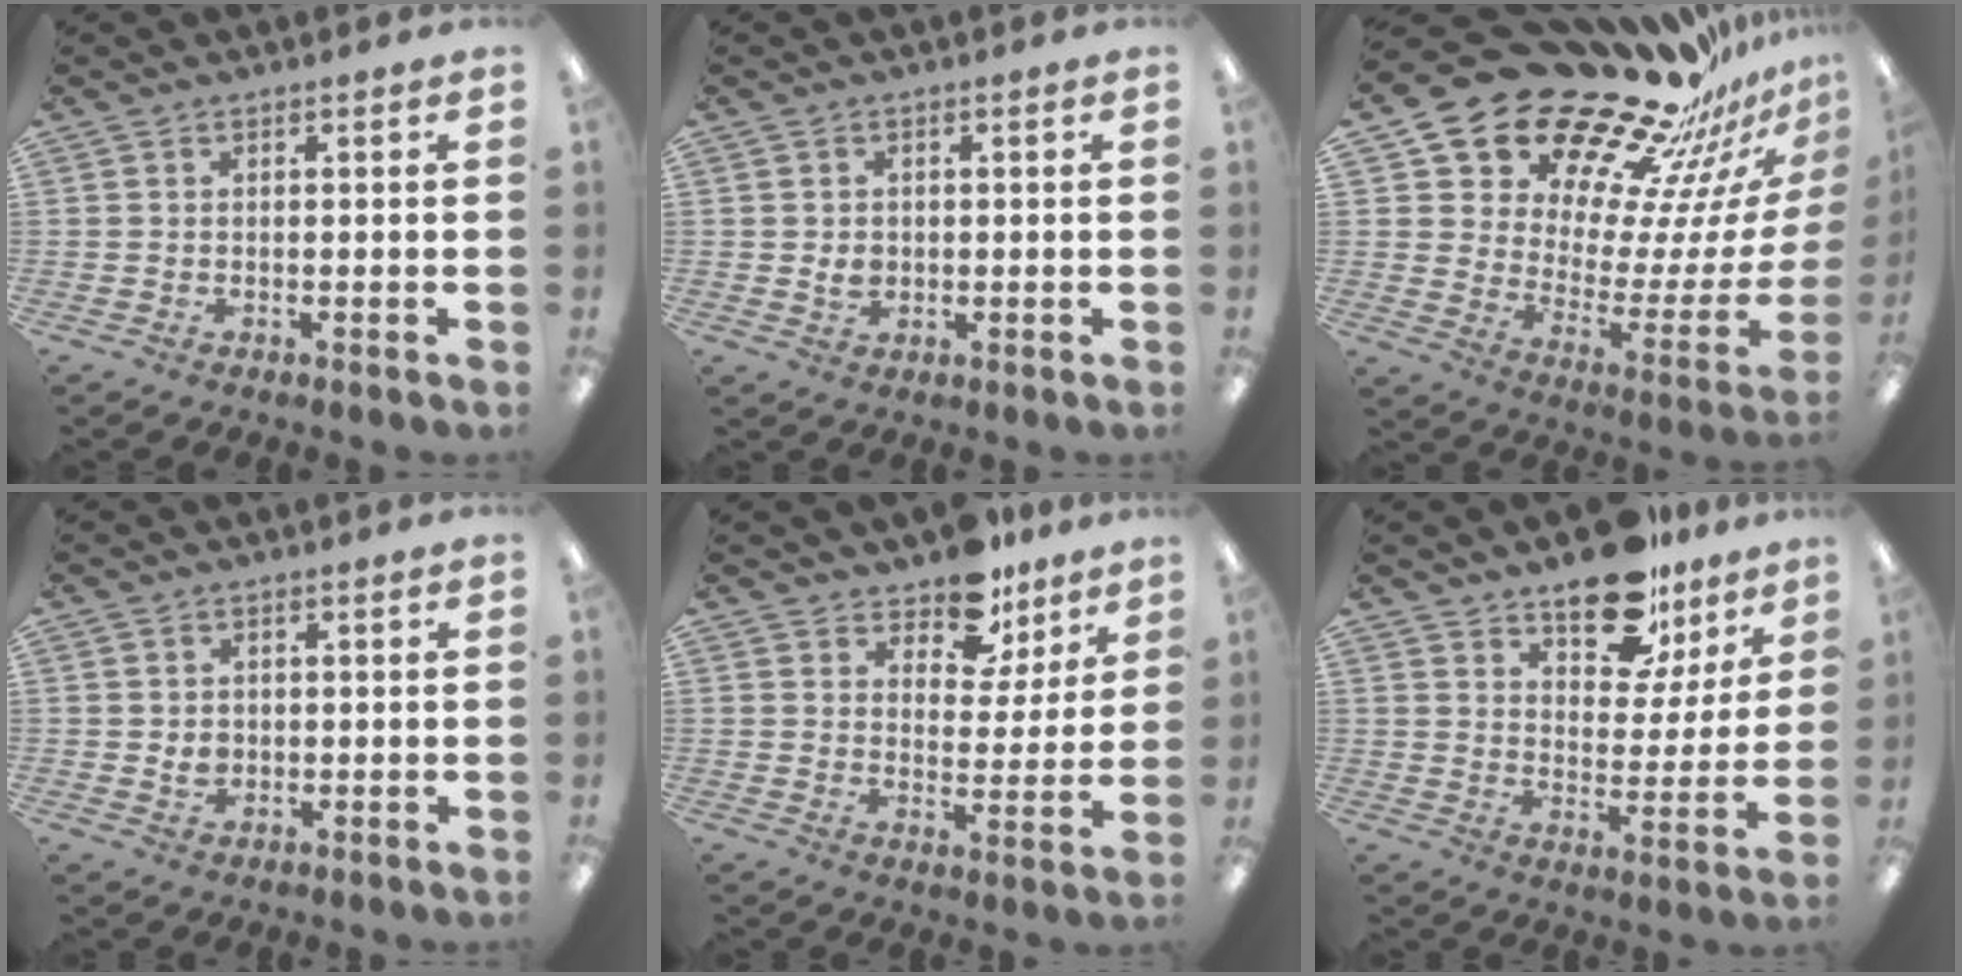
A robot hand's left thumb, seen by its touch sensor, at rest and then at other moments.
{"total": 2.6, "force": [0.1, 2.3, 1.4], "torque": [-0.019, 0.001, -0.002]}
{"total": 25.5, "force": [21.7, 10.2, 8.8], "torque": [-0.131, -0.184, 0.388]}
{"total": 2.6, "force": [0.2, 2.3, 1.2], "torque": [-0.017, 0.000, 0.002]}
{"total": 10.0, "force": [8.2, 5.1, 2.8], "torque": [-0.045, -0.056, 0.151]}
{"total": 15.0, "force": [11.5, 7.3, 6.2], "torque": [-0.083, -0.073, 0.206]}